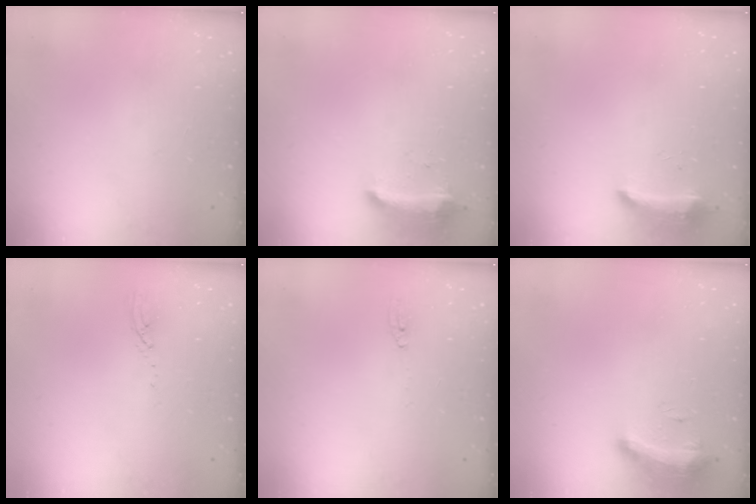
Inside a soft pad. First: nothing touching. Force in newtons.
{"total": 9.1, "press": 9.1, "slide": 0.7}
{"total": 8.4, "press": 8.3, "slide": 1.6}
{"total": 3.2, "press": 3.1, "slide": 0.3}
{"total": 2.9, "press": 2.8, "slide": 0.2}
{"total": 19.6, "press": 13.3, "slide": 14.5}